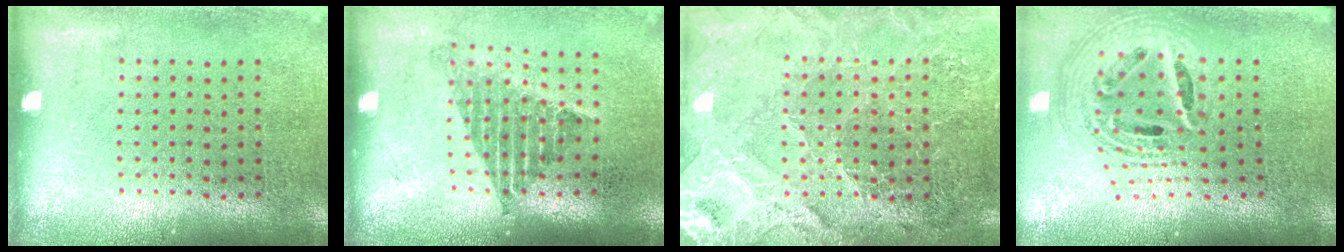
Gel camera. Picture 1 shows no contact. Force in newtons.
{"total": 1.3, "press": 1.0, "slide": 0.9}
{"total": 4.1, "press": 3.8, "slide": 1.4}
{"total": 2.6, "press": 1.8, "slide": 1.8}